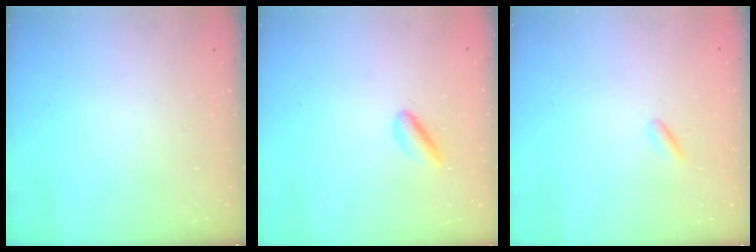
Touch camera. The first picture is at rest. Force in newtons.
{"total": 3.1, "press": 2.8, "slide": 1.3}
{"total": 1.2, "press": 1.0, "slide": 0.6}